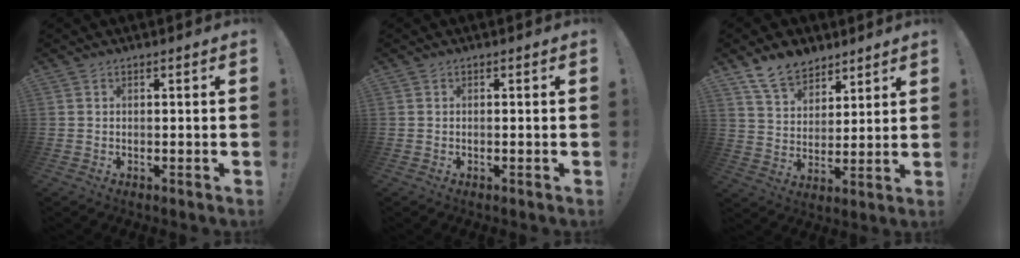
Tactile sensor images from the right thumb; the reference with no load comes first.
{"total": 0.0}
{"total": 11.0, "force": [8.5, 6.2, 3.2], "torque": [-0.061, -0.055, 0.165]}